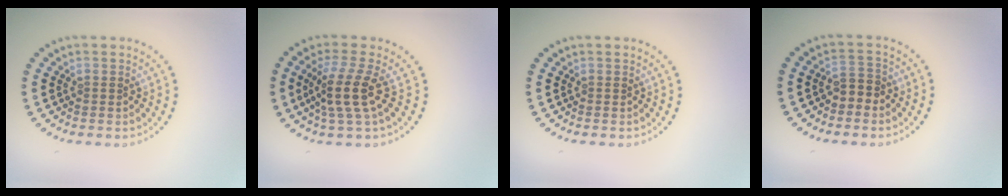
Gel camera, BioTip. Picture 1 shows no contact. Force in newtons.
{"total": 3.7, "press": 2.8, "slide": 2.4}
{"total": 0.0}
{"total": 1.8, "press": 1.6, "slide": 0.8}